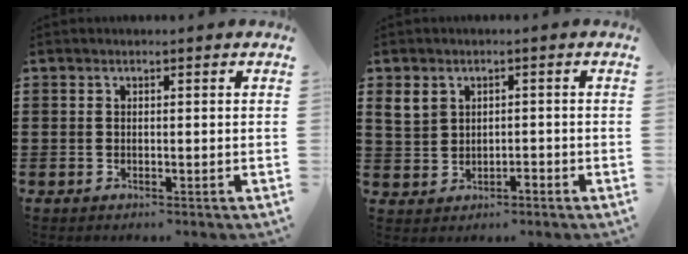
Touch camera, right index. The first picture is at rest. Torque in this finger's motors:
{"motor_torque": [0.60, 0.54, 0.09, 0.03]}